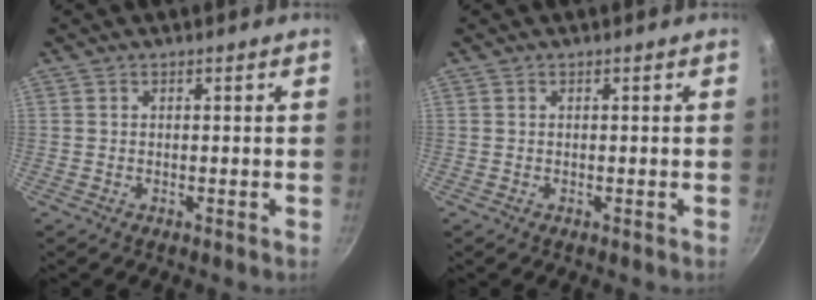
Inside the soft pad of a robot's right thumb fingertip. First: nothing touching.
{"total": 0.0}